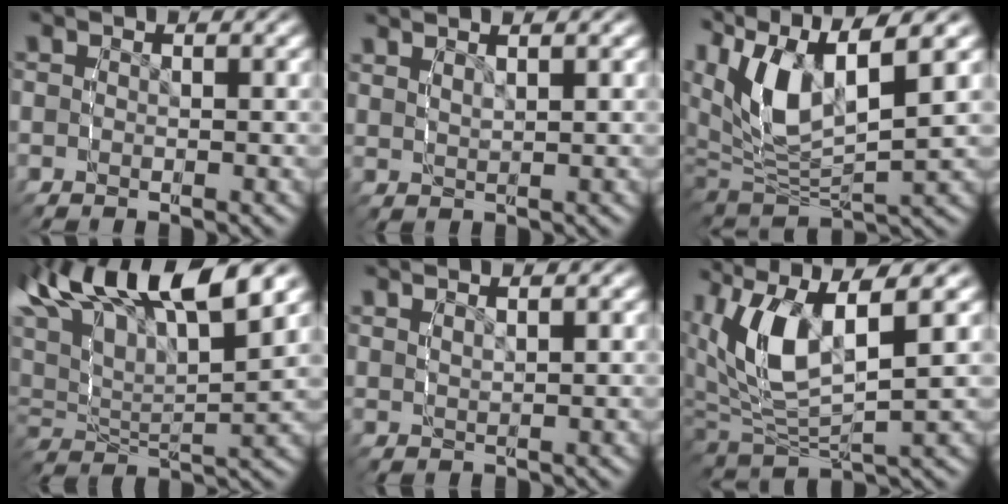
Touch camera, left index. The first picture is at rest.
{"total": 3.1, "force": [2.1, 1.3, 1.9], "torque": [-0.032, 0.006, 0.036]}
{"total": 10.8, "force": [2.2, 7.0, 7.9], "torque": [-0.182, -0.009, 0.035]}
{"total": 11.6, "force": [4.3, 7.6, 7.7], "torque": [-0.176, -0.006, 0.063]}
{"total": 2.8, "force": [2.0, 1.1, 1.6], "torque": [-0.028, 0.005, 0.035]}
{"total": 8.0, "force": [1.4, 4.7, 6.3], "torque": [-0.158, -0.013, 0.028]}